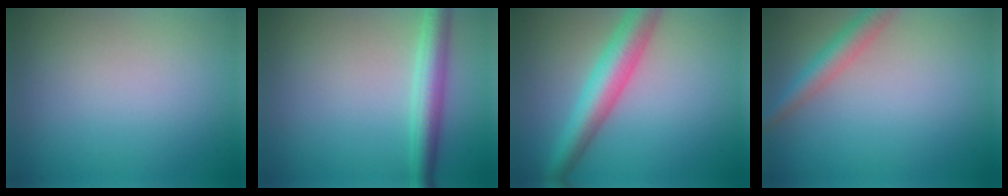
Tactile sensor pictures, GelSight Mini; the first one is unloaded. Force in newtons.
{"total": 3.9, "press": 3.9, "slide": 0.0}
{"total": 5.6, "press": 5.6, "slide": 0.1}
{"total": 3.1, "press": 3.1, "slide": 0.2}